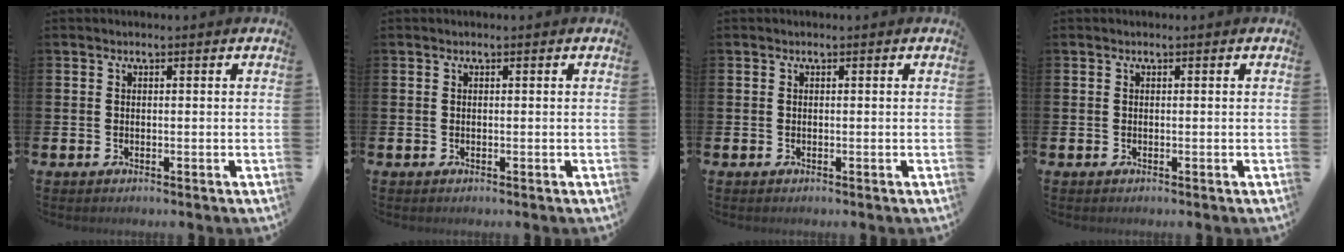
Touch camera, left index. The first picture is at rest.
{"total": 0.0}
{"total": 0.0}
{"total": 0.0}